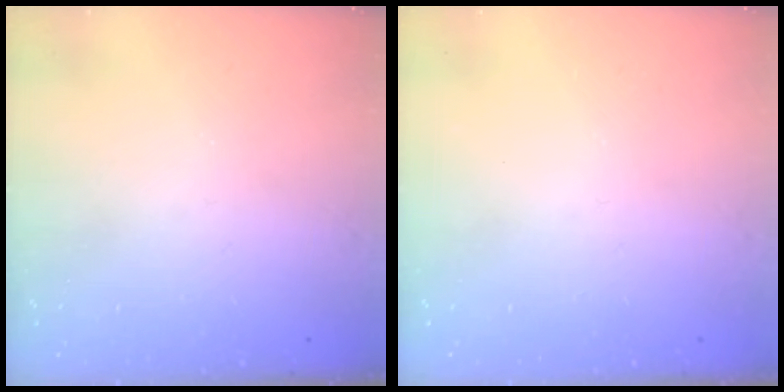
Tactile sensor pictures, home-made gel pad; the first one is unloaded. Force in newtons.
{"total": 0.0}